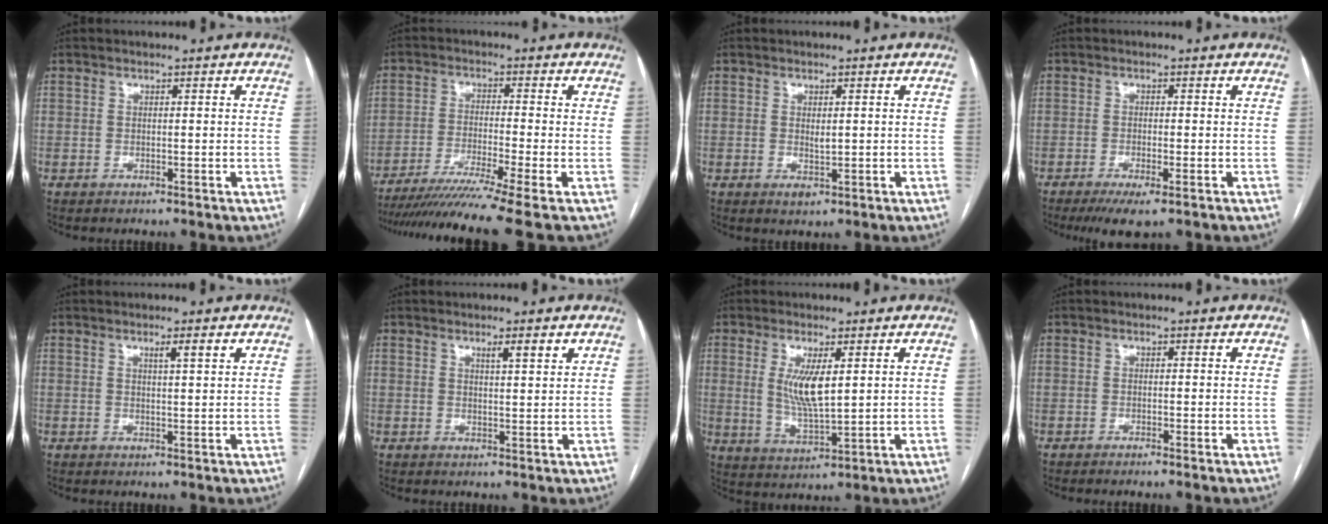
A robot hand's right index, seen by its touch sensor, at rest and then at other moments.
{"total": 12.0, "force": [-9.7, -2.9, 6.5], "torque": [-0.093, -0.031, -0.156]}
{"total": 1.7, "force": [0.0, 0.9, 1.5], "torque": [-0.027, -0.006, 0.004]}
{"total": 4.9, "force": [-3.0, 0.9, 3.8], "torque": [-0.062, -0.012, -0.046]}
{"total": 2.0, "force": [1.2, -0.1, 1.6], "torque": [-0.030, -0.002, 0.019]}
{"total": 2.5, "force": [1.6, 0.2, 1.9], "torque": [-0.034, -0.003, 0.026]}
{"total": 6.7, "force": [1.8, 1.6, 6.3], "torque": [-0.128, -0.009, 0.042]}
{"total": 0.6, "force": [-0.5, -0.2, 0.4], "torque": [-0.007, 0.001, -0.010]}